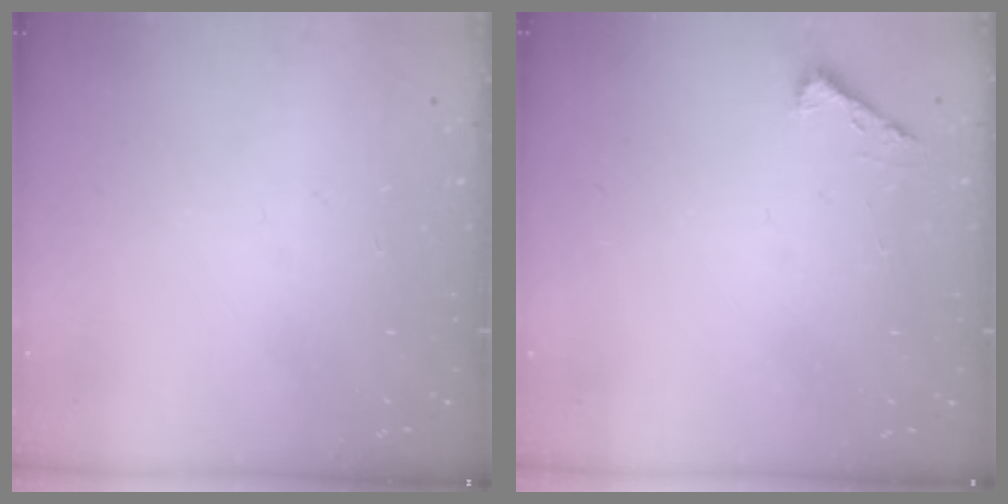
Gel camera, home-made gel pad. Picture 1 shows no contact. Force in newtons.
{"total": 2.3, "press": 2.3, "slide": 0.3}